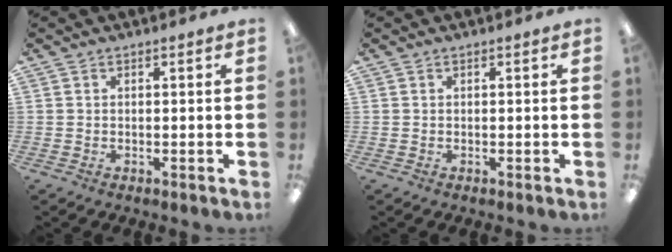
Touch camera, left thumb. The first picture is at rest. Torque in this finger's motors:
{"motor_torque": [0.00, 0.00, 0.01, -0.01, 0.00]}